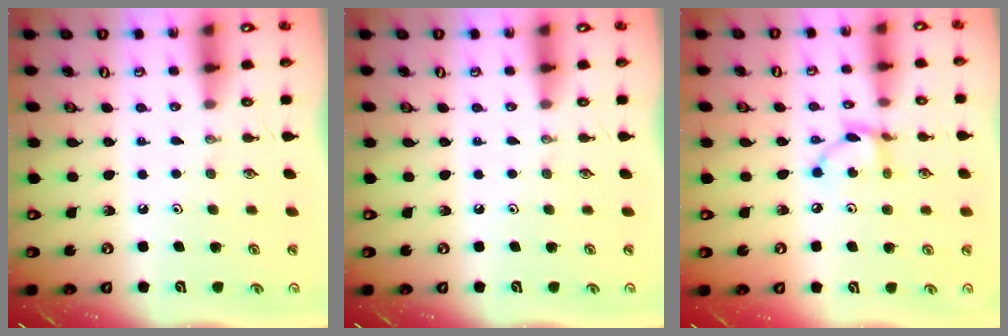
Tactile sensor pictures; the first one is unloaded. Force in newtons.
{"total": 0.0}
{"total": 6.4, "press": 6.4, "slide": 0.2}